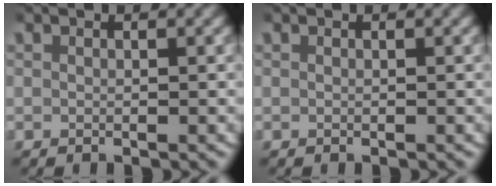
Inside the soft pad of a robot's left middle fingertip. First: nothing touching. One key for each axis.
{"total": 0.0}